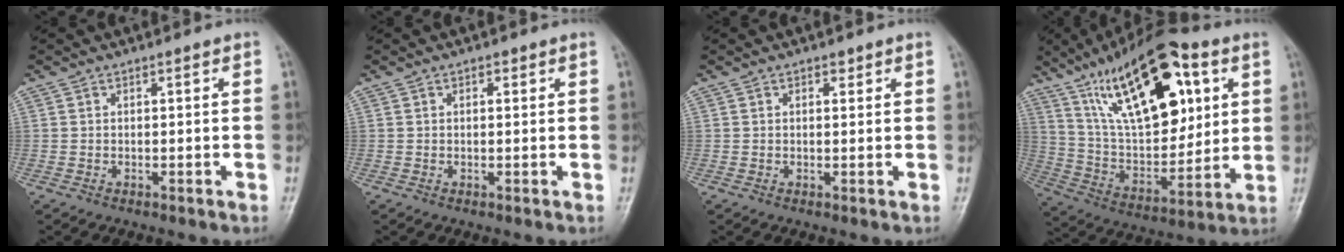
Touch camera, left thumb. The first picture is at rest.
{"total": 0.9, "force": [0.4, 0.5, 0.6], "torque": [-0.006, -0.001, 0.004]}
{"total": 1.2, "force": [0.7, 0.6, 0.7], "torque": [-0.003, -0.003, 0.008]}
{"total": 26.0, "force": [11.6, 11.6, 20.2], "torque": [-0.298, -0.030, 0.202]}